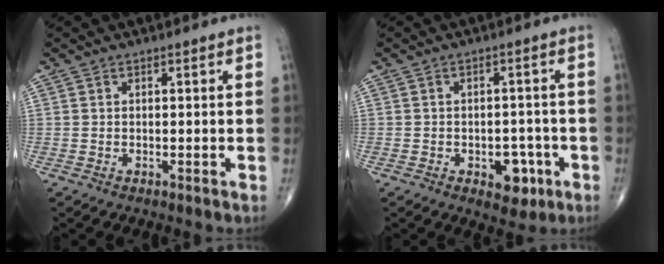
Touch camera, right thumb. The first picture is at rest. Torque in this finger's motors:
{"motor_torque": [0.88, 0.66, 0.10, -0.62, 0.00]}